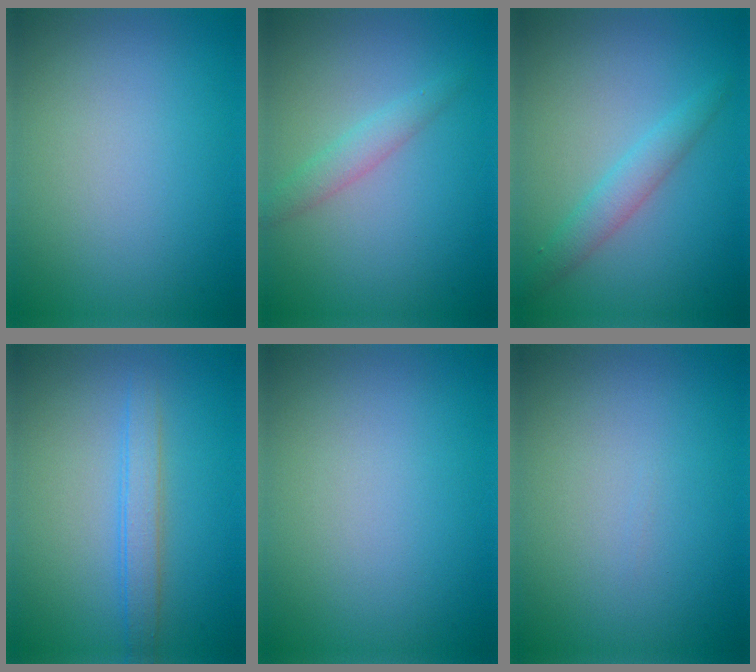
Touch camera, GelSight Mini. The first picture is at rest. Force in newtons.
{"total": 1.9, "press": 1.9, "slide": 0.1}
{"total": 2.4, "press": 2.4, "slide": 0.1}
{"total": 2.4, "press": 2.3, "slide": 0.2}
{"total": 0.0}
{"total": 0.0}